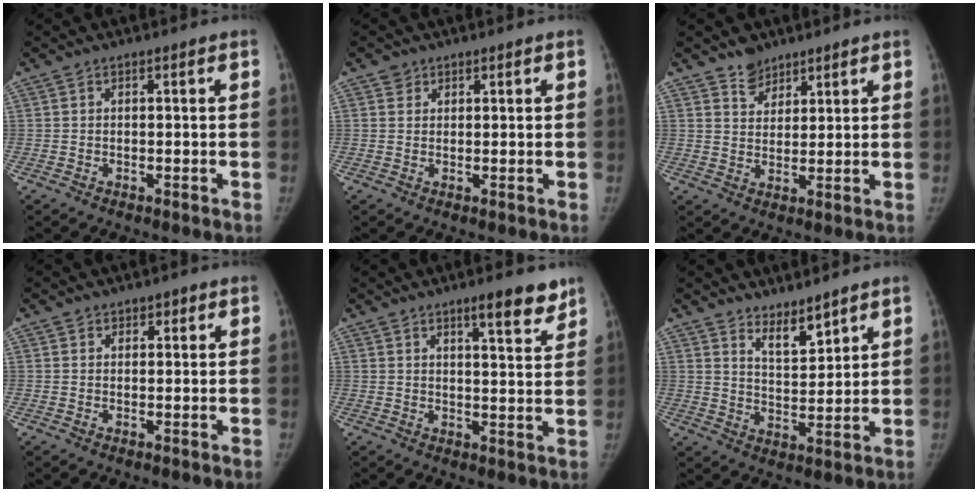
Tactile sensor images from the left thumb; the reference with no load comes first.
{"total": 1.5, "force": [0.8, 1.3, 0.0], "torque": [0.019, -0.003, 0.006]}
{"total": 4.3, "force": [3.4, 2.5, 0.7], "torque": [0.016, -0.027, 0.059]}
{"total": 1.5, "force": [0.9, 1.1, 0.4], "torque": [0.015, -0.005, 0.008]}
{"total": 7.1, "force": [5.1, 1.5, 4.7], "torque": [-0.048, -0.033, 0.071]}
{"total": 5.9, "force": [4.9, 1.9, 2.8], "torque": [-0.030, -0.048, 0.092]}